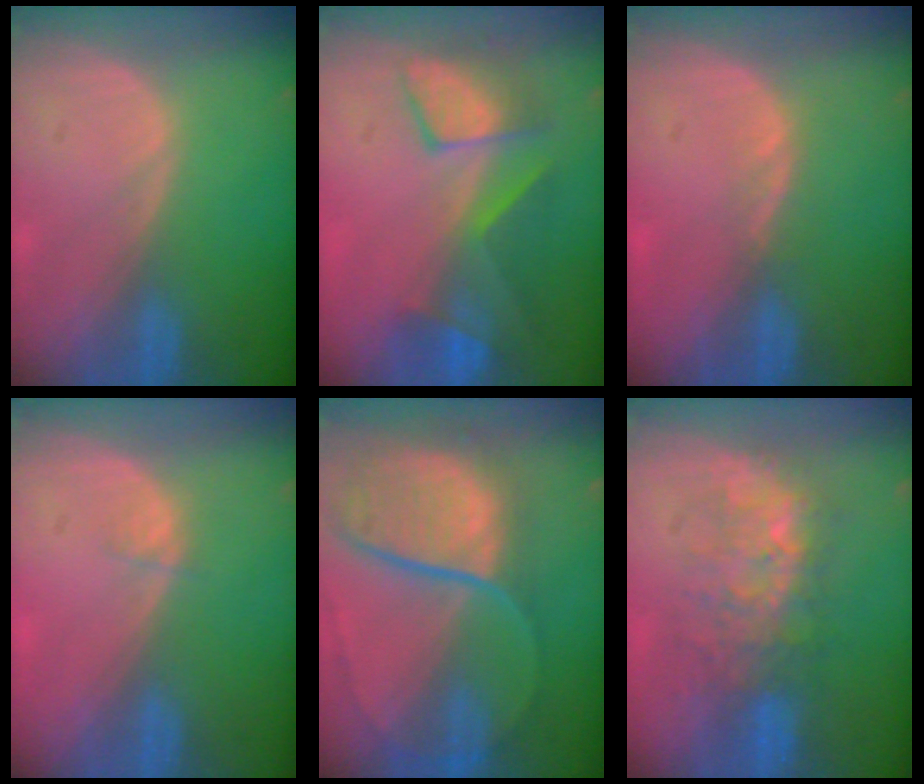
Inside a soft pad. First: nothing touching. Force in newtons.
{"total": 7.8, "press": 7.6, "slide": 1.6}
{"total": 1.1, "press": 1.0, "slide": 0.5}
{"total": 0.8, "press": 0.7, "slide": 0.4}
{"total": 11.4, "press": 9.4, "slide": 6.4}
{"total": 8.0, "press": 7.9, "slide": 0.8}